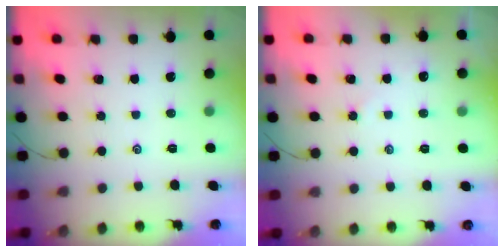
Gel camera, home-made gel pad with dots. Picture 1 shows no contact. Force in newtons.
{"total": 2.8, "press": 2.8, "slide": 0.5}